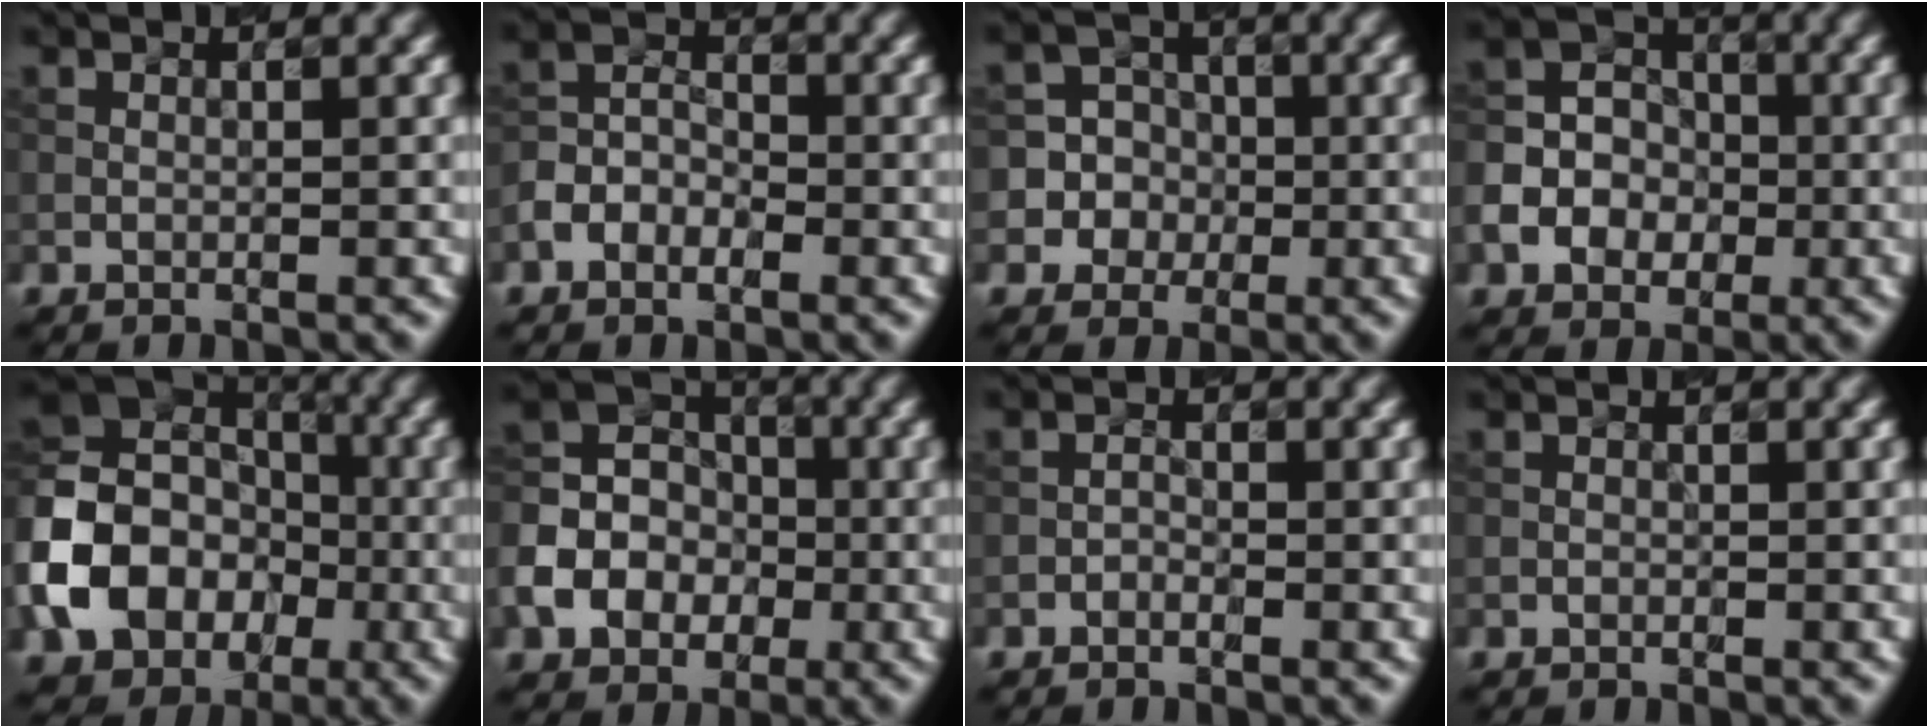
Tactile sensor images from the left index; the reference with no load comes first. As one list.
[{"total": 3.2, "force": [-1.6, 2.1, 1.8], "torque": [-0.037, 0.010, -0.034]}, {"total": 7.9, "force": [-0.8, 7.8, 1.2], "torque": [-0.035, 0.023, -0.021]}, {"total": 6.2, "force": [-2.0, 5.3, 2.6], "torque": [-0.041, 0.006, -0.055]}, {"total": 12.5, "force": [-3.3, 10.1, 6.5], "torque": [-0.151, -0.006, -0.073]}, {"total": 6.5, "force": [-2.2, 5.2, 3.2], "torque": [-0.066, 0.003, -0.045]}, {"total": 0.7, "force": [-0.5, 0.3, 0.4], "torque": [-0.009, 0.003, -0.010]}, {"total": 0.0}]